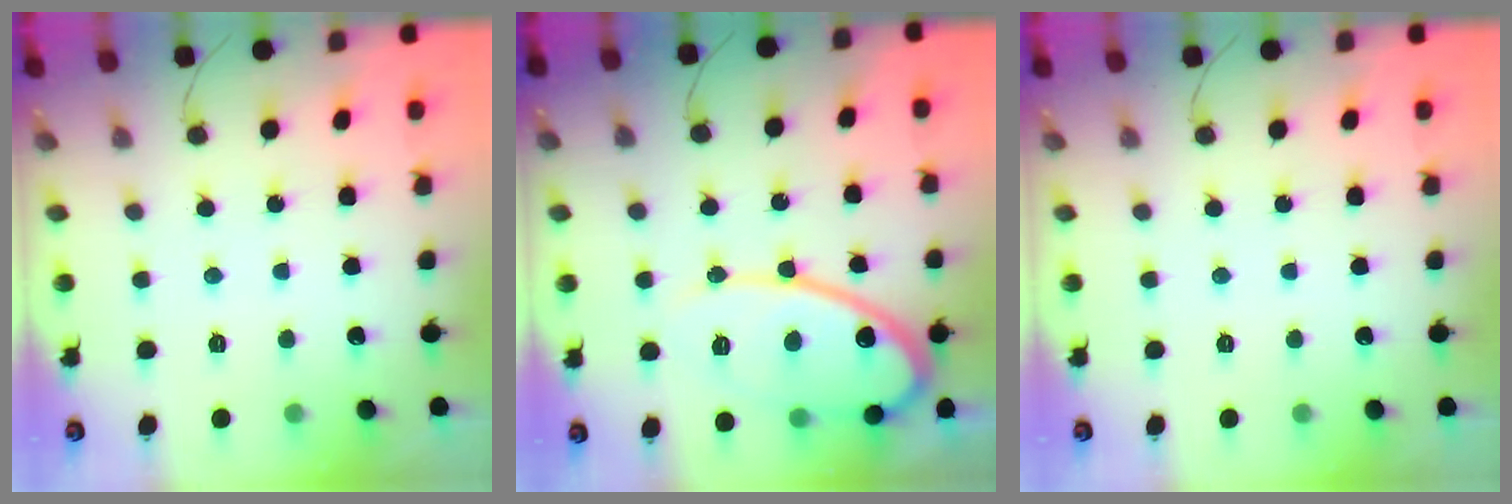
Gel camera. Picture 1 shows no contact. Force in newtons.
{"total": 15.6, "press": 15.5, "slide": 1.2}
{"total": 0.0}